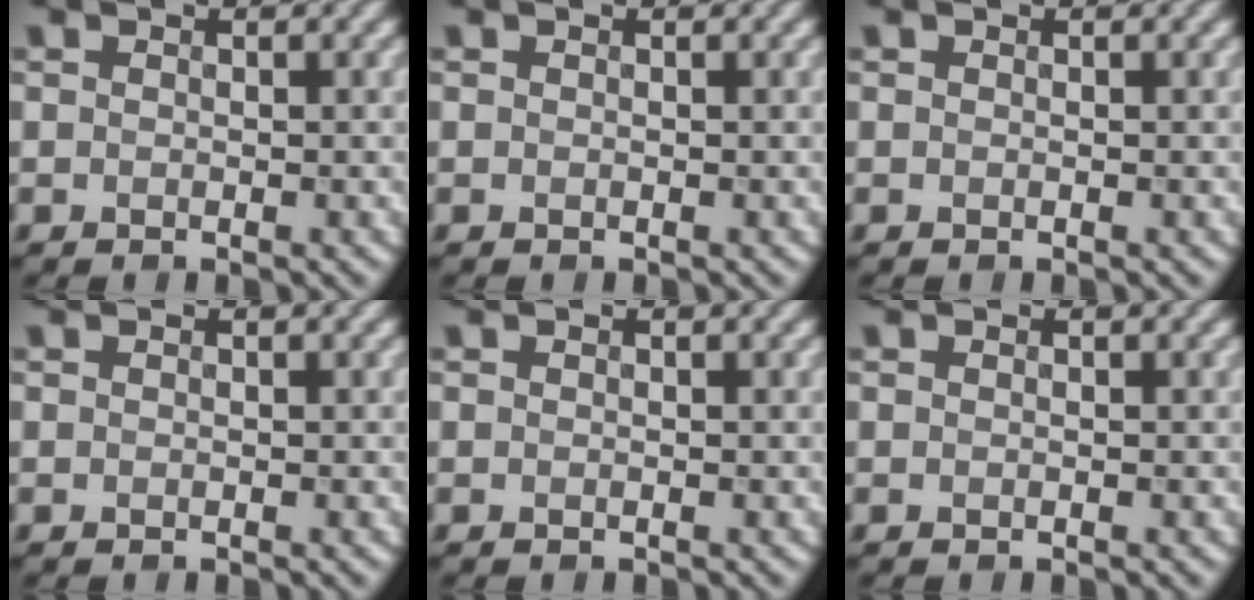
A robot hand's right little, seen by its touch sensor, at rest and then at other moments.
{"total": 0.0}
{"total": 0.0}
{"total": 0.0}
{"total": 0.0}
{"total": 0.0}